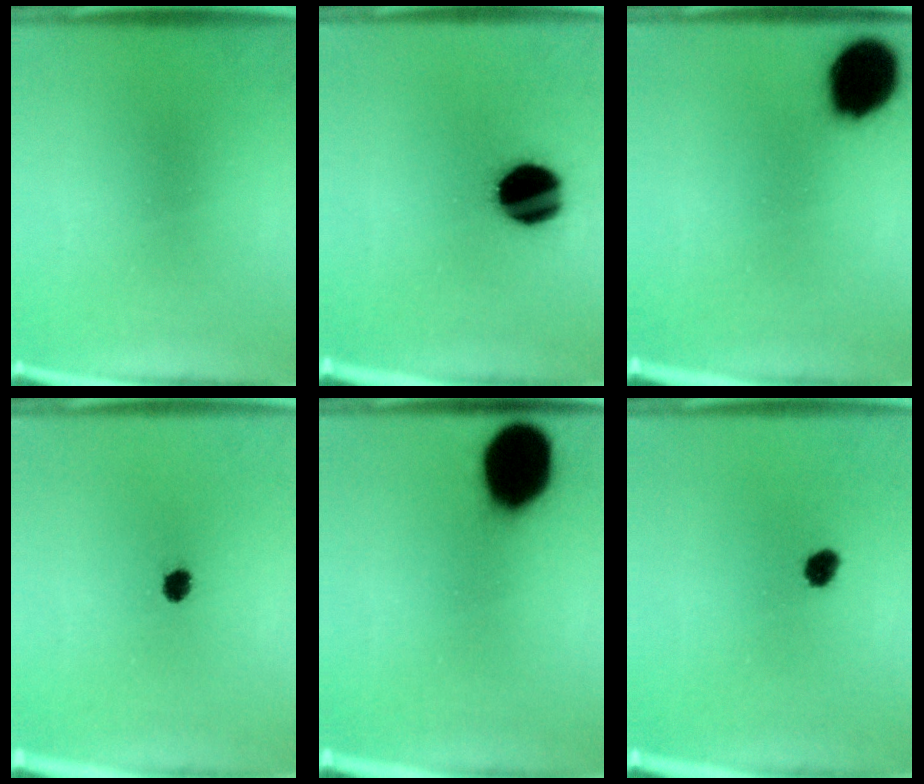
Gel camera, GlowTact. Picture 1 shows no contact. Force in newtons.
{"total": 17.4}
{"total": 14.1}
{"total": 2.4}
{"total": 16.8}
{"total": 2.8}